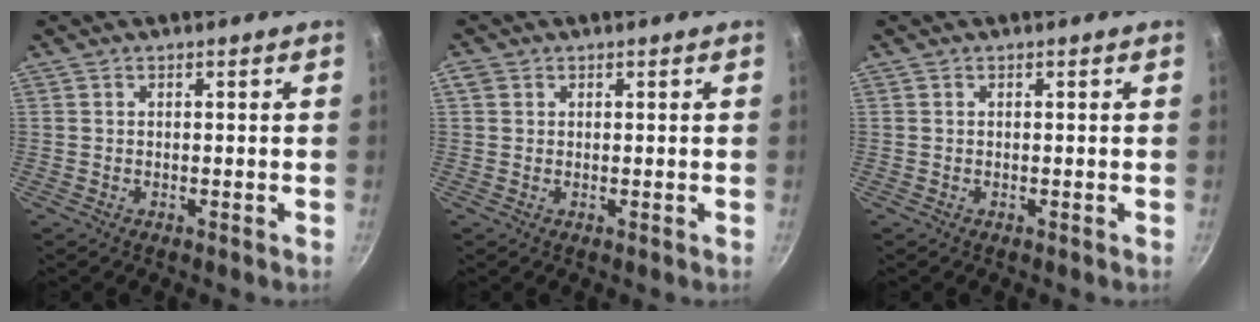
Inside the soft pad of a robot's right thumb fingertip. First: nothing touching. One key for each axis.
{"total": 1.5, "fx": 0.5, "fy": 1.3, "fz": 0.7, "tx": -0.012, "ty": 0.000, "tz": 0.008}
{"total": 0.0}